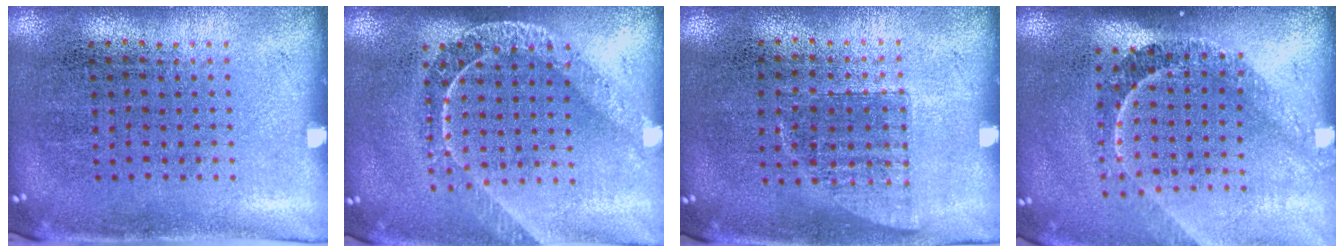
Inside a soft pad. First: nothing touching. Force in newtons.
{"total": 1.6, "press": 1.4, "slide": 0.8}
{"total": 0.7, "press": 0.7, "slide": 0.2}
{"total": 2.2, "press": 1.5, "slide": 1.5}